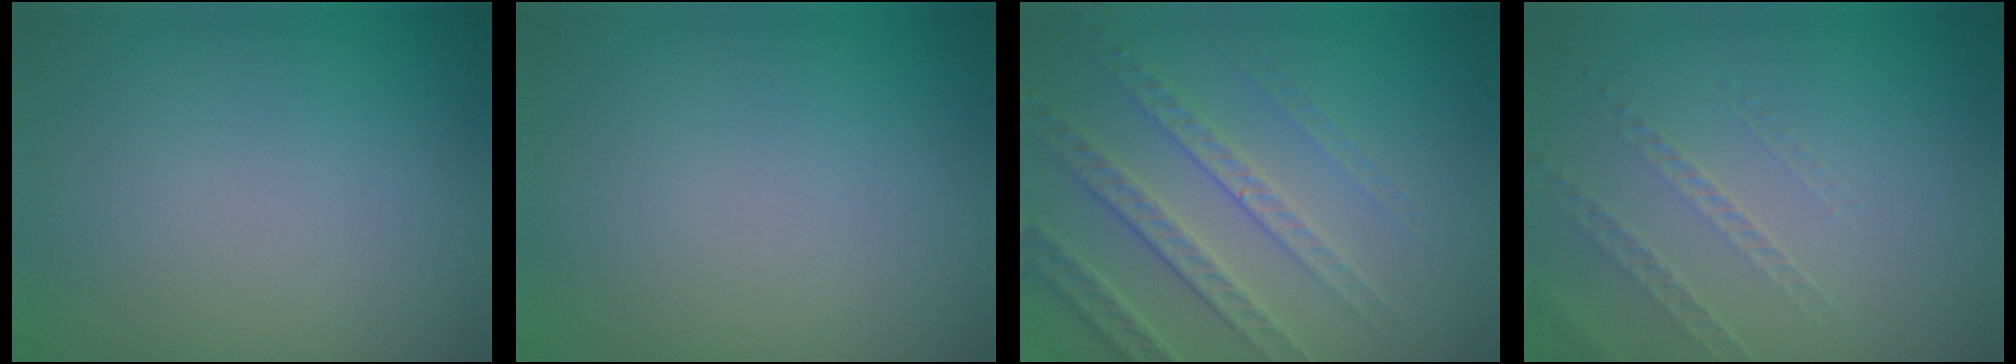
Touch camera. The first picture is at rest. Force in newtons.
{"total": 0.0}
{"total": 4.1, "press": 4.0, "slide": 1.0}
{"total": 1.3, "press": 0.9, "slide": 0.9}